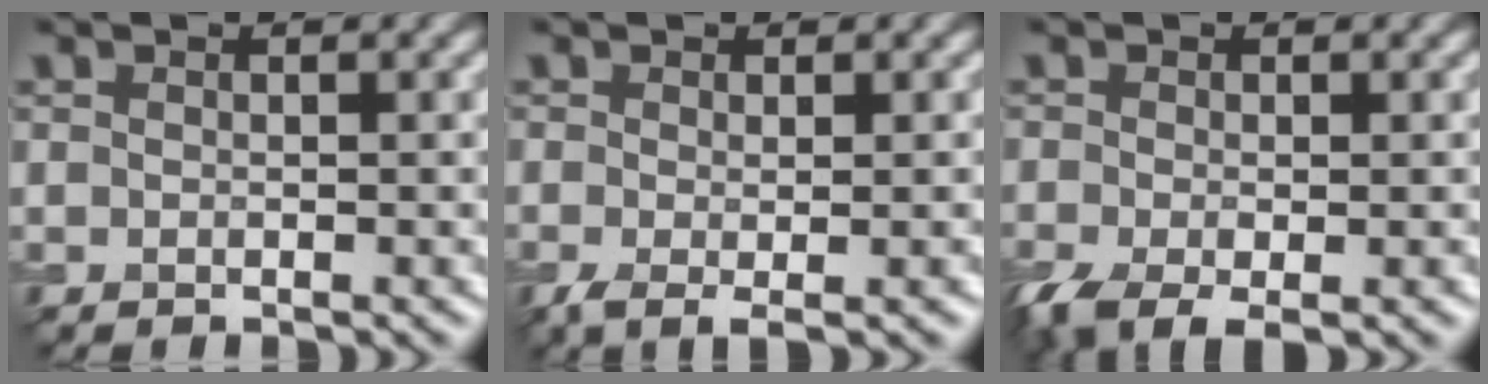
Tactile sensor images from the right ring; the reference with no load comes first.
{"total": 2.2, "force": [-0.6, 0.5, 2.1], "torque": [-0.044, -0.010, -0.014]}
{"total": 4.4, "force": [-2.3, 1.9, 3.3], "torque": [-0.069, -0.012, -0.044]}